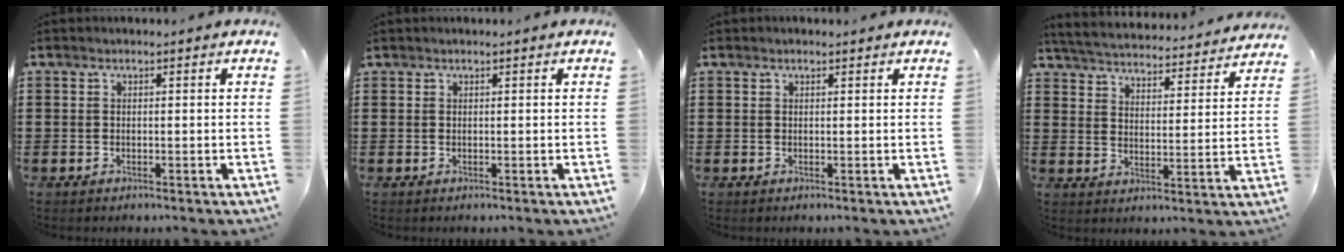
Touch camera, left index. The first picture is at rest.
{"total": 0.0}
{"total": 0.5, "force": [0.4, 0.2, 0.2], "torque": [-0.005, 0.003, 0.008]}
{"total": 4.1, "force": [4.1, -0.4, 0.3], "torque": [-0.030, -0.037, 0.065]}